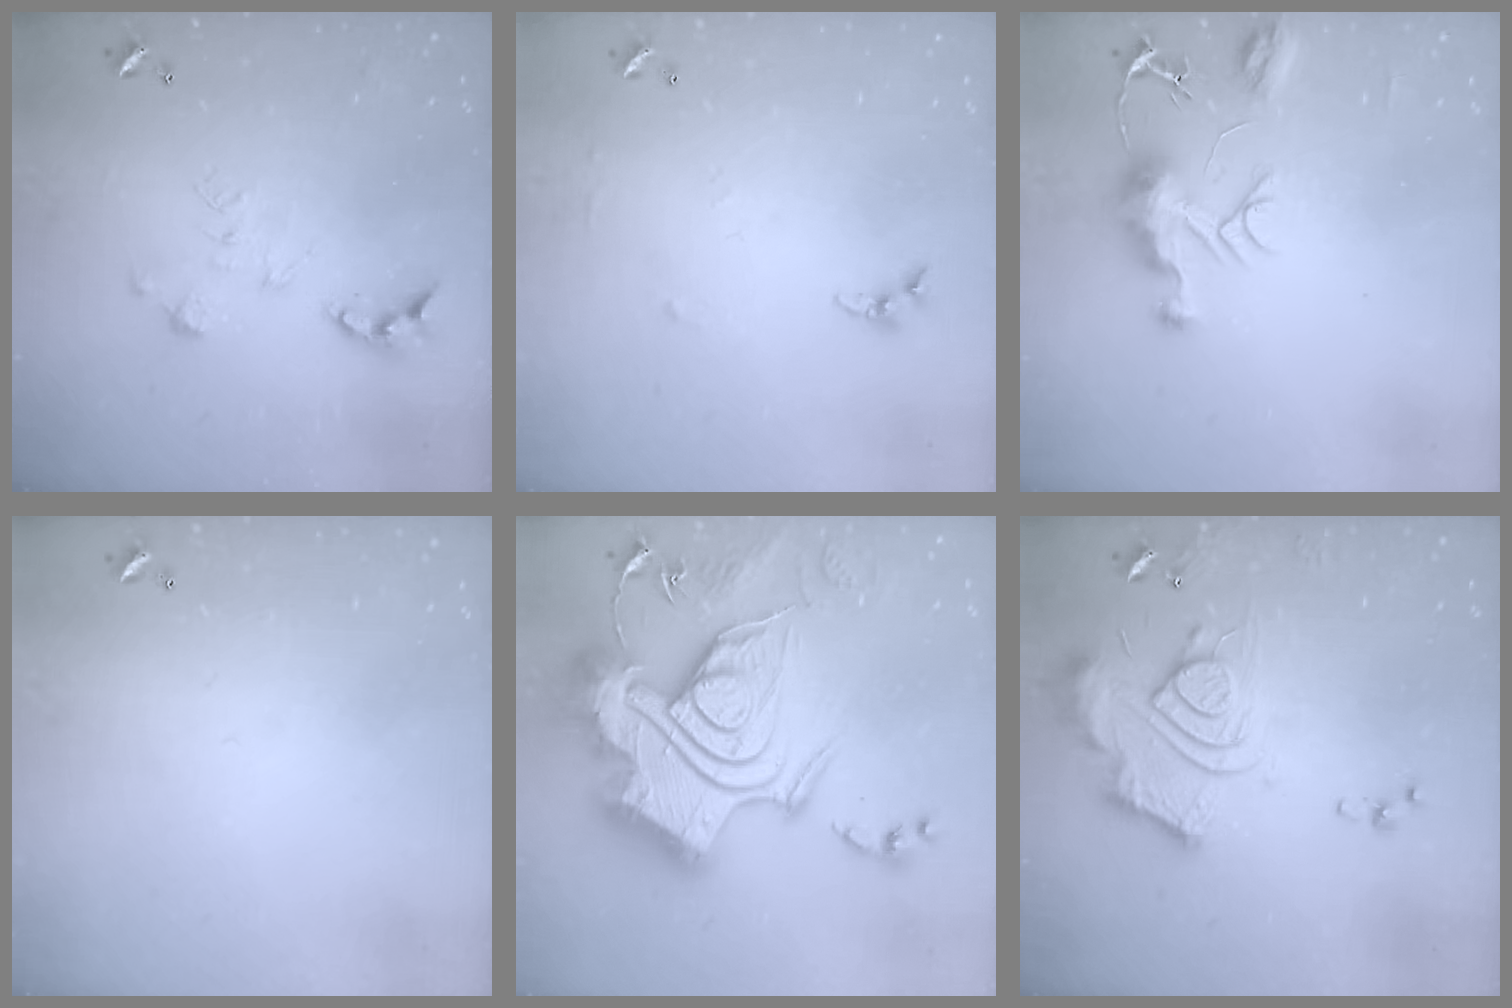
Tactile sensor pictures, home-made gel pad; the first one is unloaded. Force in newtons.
{"total": 4.5, "press": 4.5, "slide": 0.5}
{"total": 9.2, "press": 9.2, "slide": 1.0}
{"total": 0.0}
{"total": 1.1, "press": 1.1, "slide": 0.0}
{"total": 14.1, "press": 14.1, "slide": 1.3}